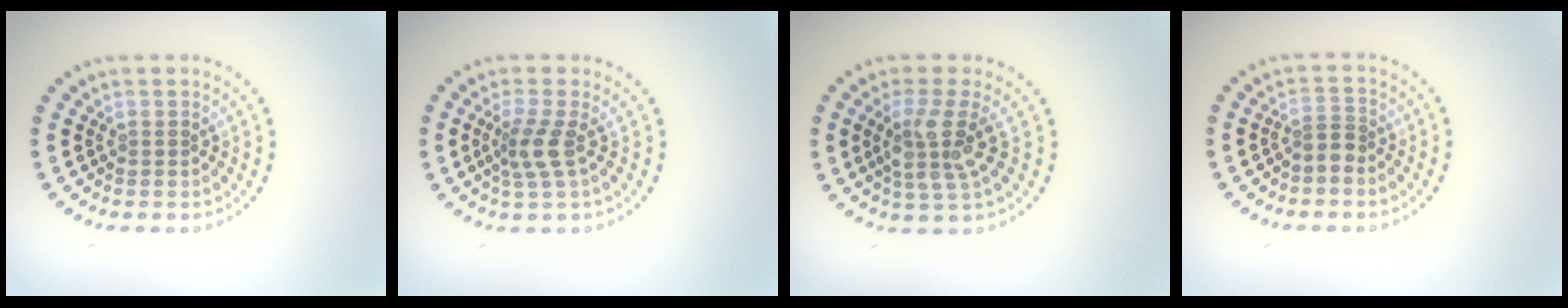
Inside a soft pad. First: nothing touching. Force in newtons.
{"total": 2.3, "press": 1.8, "slide": 1.5}
{"total": 3.8, "press": 3.1, "slide": 2.1}
{"total": 1.6, "press": 1.1, "slide": 1.1}